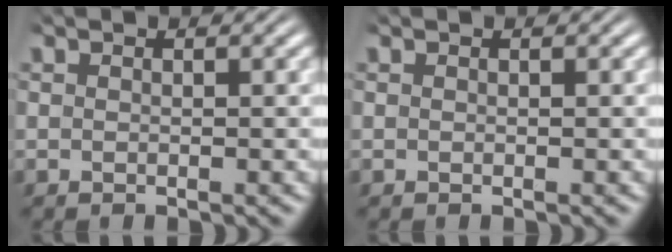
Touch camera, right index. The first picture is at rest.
{"total": 0.0}